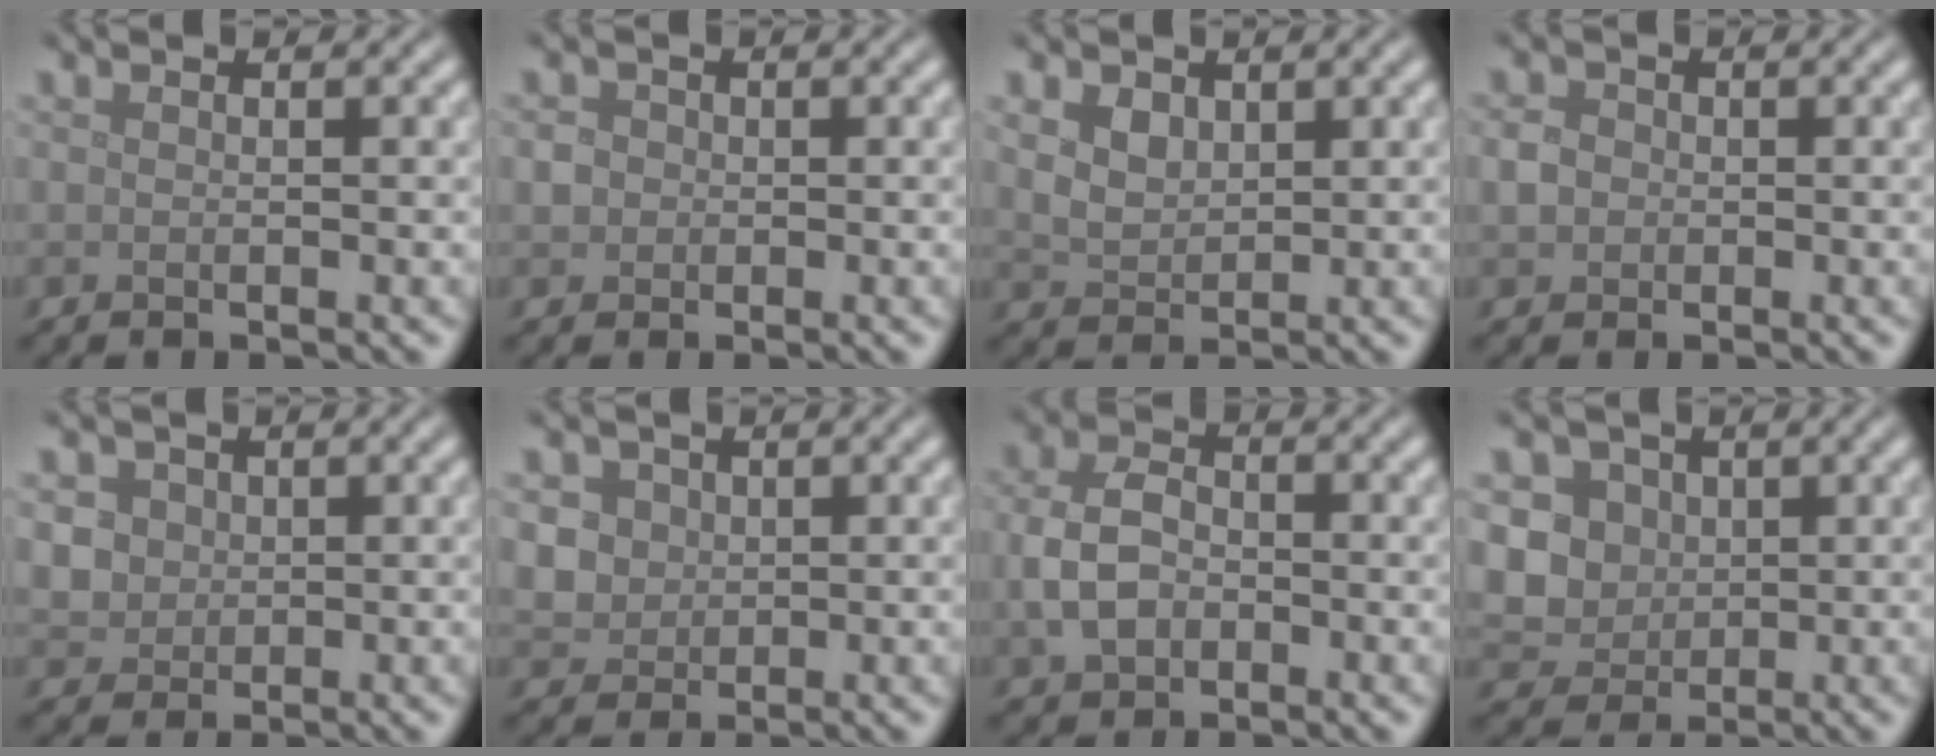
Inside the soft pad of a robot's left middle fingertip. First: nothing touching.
{"total": 1.6, "force": [0.0, 1.6, 0.5], "torque": [-0.003, 0.004, 0.002]}
{"total": 2.6, "force": [1.3, 1.8, 1.3], "torque": [-0.030, -0.001, 0.024]}
{"total": 1.6, "force": [-0.2, 1.4, 0.6], "torque": [-0.008, 0.000, -0.008]}
{"total": 3.6, "force": [1.2, 3.1, 1.3], "torque": [-0.032, 0.007, 0.022]}
{"total": 4.2, "force": [1.4, 3.6, 1.6], "torque": [-0.041, 0.010, 0.025]}
{"total": 4.3, "force": [-0.9, 3.2, 2.8], "torque": [-0.067, 0.000, -0.020]}
{"total": 6.6, "force": [1.0, 5.9, 2.9], "torque": [-0.060, 0.021, 0.005]}